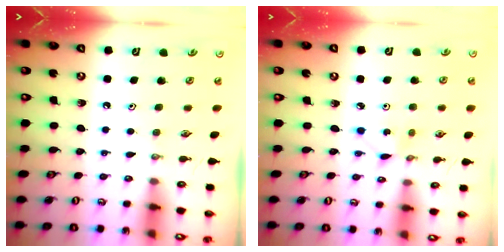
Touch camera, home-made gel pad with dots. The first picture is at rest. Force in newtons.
{"total": 1.1, "press": 1.1, "slide": 0.1}